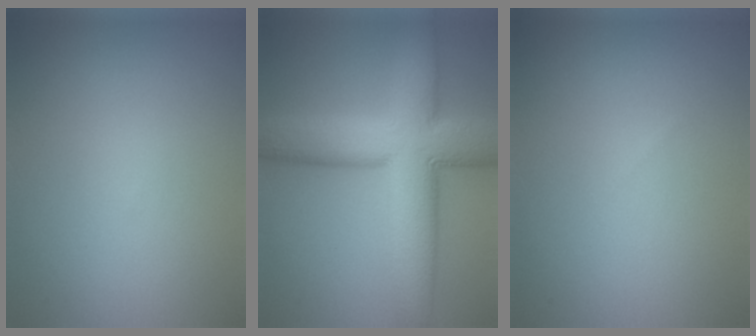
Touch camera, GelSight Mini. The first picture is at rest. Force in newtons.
{"total": 12.3, "press": 12.3, "slide": 0.5}
{"total": 0.0}